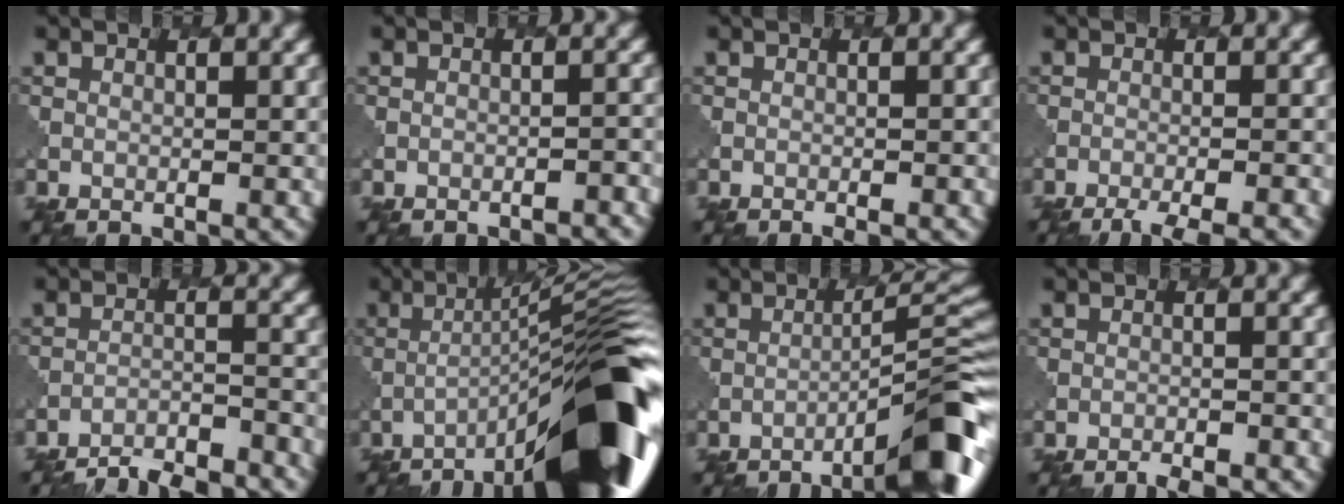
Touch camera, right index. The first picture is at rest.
{"total": 3.0, "force": [-2.8, 0.6, 0.9], "torque": [-0.001, 0.018, -0.030]}
{"total": 1.1, "force": [-0.9, 0.2, 0.6], "torque": [0.000, -0.001, -0.011]}
{"total": 4.7, "force": [-3.8, 0.8, 2.6], "torque": [-0.033, -0.010, -0.060]}
{"total": 7.5, "force": [-7.1, 1.4, 1.9], "torque": [-0.027, -0.009, -0.102]}
{"total": 15.4, "force": [-7.7, 3.2, 12.9], "torque": [-0.168, 0.021, -0.117]}
{"total": 8.3, "force": [-5.1, 1.1, 6.4], "torque": [-0.073, 0.025, -0.076]}
{"total": 2.5, "force": [-2.3, 0.4, 0.8], "torque": [-0.004, 0.002, -0.032]}